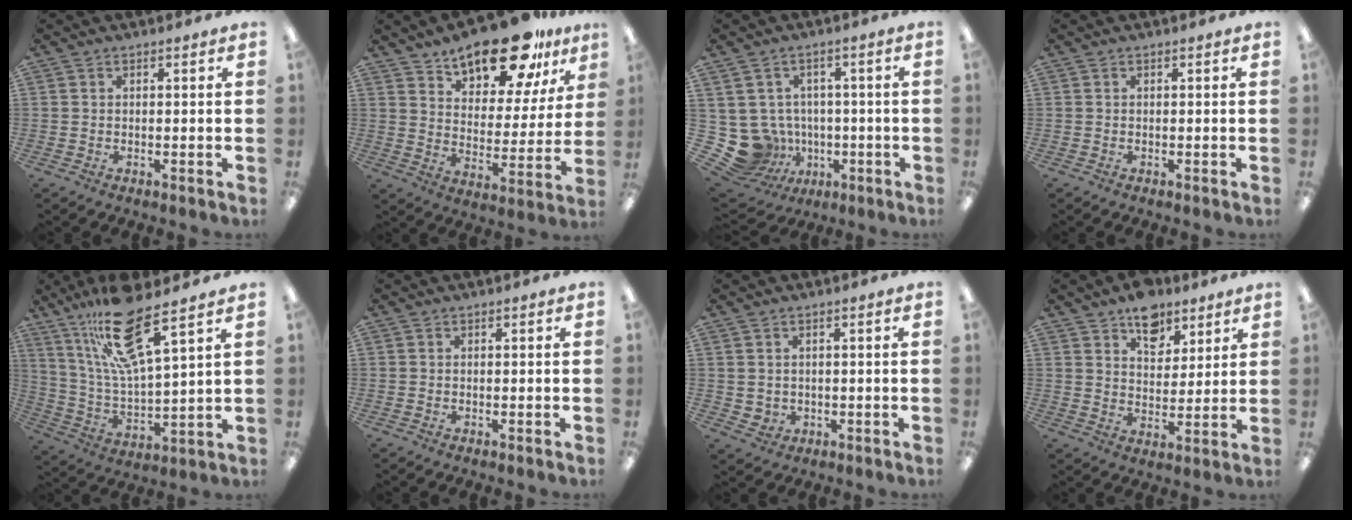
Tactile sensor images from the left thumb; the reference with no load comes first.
{"total": 18.1, "force": [13.8, 7.1, 9.2], "torque": [-0.140, -0.087, 0.235]}
{"total": 10.5, "force": [-1.9, 10.0, 2.8], "torque": [-0.098, 0.000, -0.021]}
{"total": 0.0}
{"total": 18.9, "force": [12.9, 4.4, 13.1], "torque": [-0.251, -0.053, 0.217]}
{"total": 0.0}
{"total": 1.8, "force": [0.9, 1.6, 0.3], "torque": [-0.010, -0.002, 0.018]}
{"total": 9.5, "force": [6.9, 5.7, 3.3], "torque": [-0.031, -0.041, 0.121]}